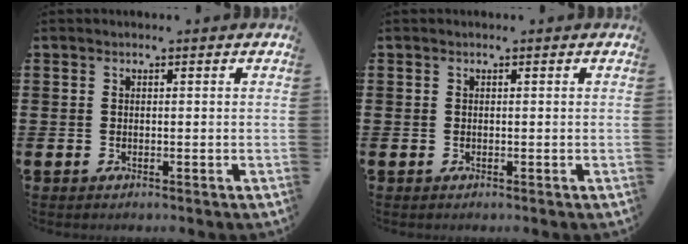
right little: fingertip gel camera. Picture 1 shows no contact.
{"total": 0.0}